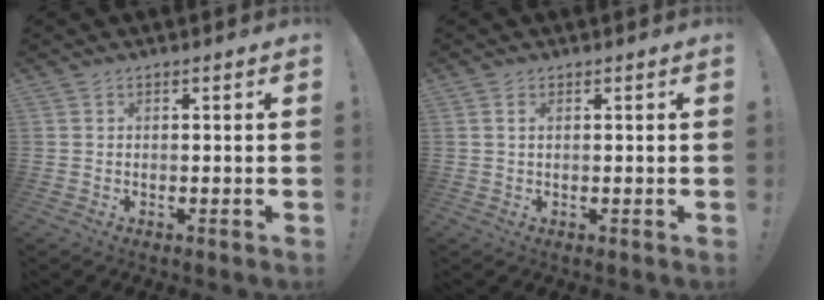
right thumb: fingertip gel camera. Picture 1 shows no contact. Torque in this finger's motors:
{"motor_torque": [-0.23, -0.19, 0.02, -0.13, 0.04]}